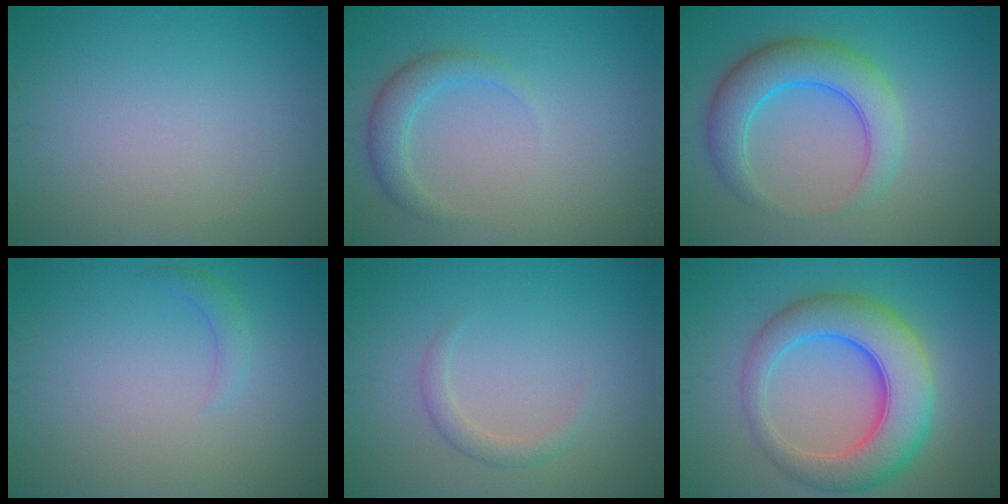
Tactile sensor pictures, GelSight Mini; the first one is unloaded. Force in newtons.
{"total": 2.4, "press": 2.4, "slide": 0.1}
{"total": 5.6, "press": 5.6, "slide": 0.2}
{"total": 1.3, "press": 1.3, "slide": 0.1}
{"total": 1.6, "press": 1.6, "slide": 0.1}
{"total": 8.6, "press": 8.6, "slide": 0.0}